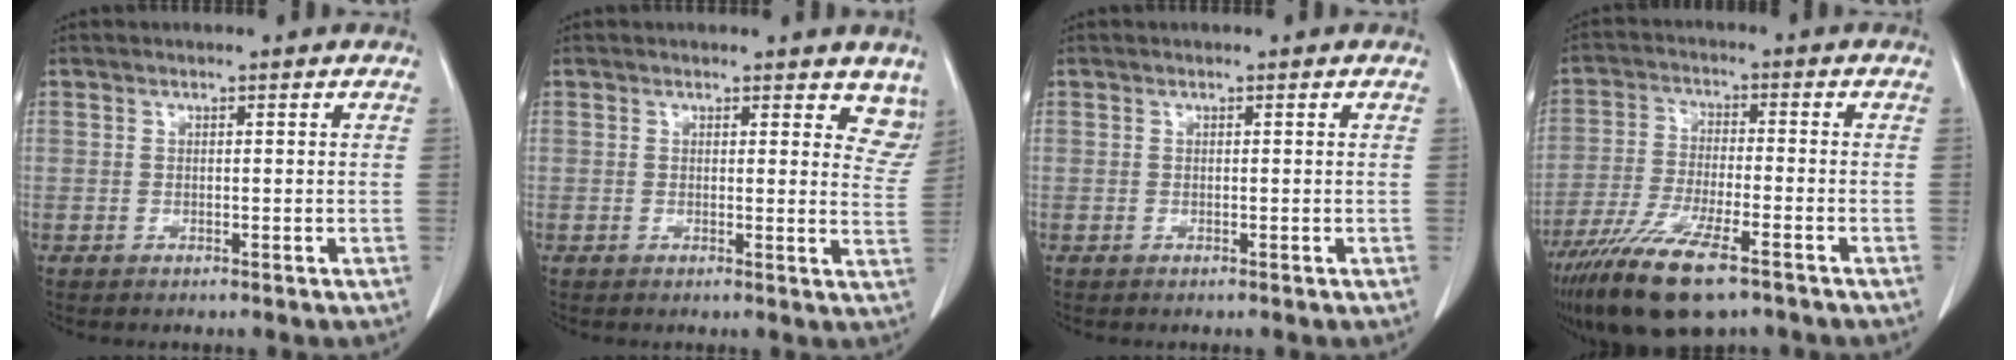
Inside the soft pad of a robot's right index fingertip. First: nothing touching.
{"total": 7.2, "force": [6.3, 2.7, 2.2], "torque": [0.006, -0.023, 0.043]}
{"total": 0.0}
{"total": 13.1, "force": [-8.8, 2.6, 9.4], "torque": [-0.184, -0.034, -0.152]}